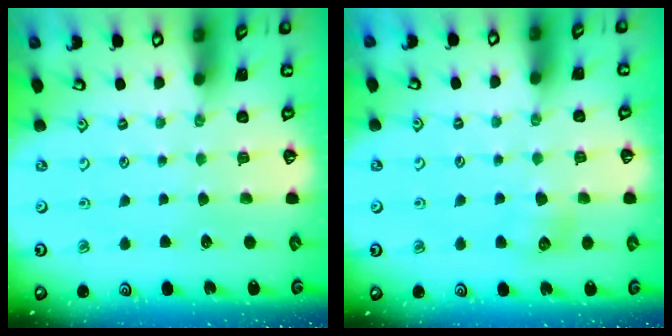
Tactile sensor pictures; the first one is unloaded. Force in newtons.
{"total": 6.0, "press": 5.9, "slide": 0.9}